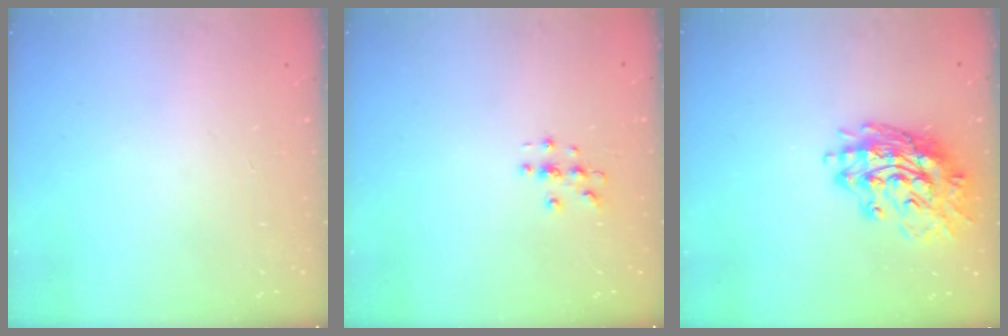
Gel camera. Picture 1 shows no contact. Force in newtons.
{"total": 2.9, "press": 2.9, "slide": 0.3}
{"total": 16.9, "press": 16.8, "slide": 1.2}